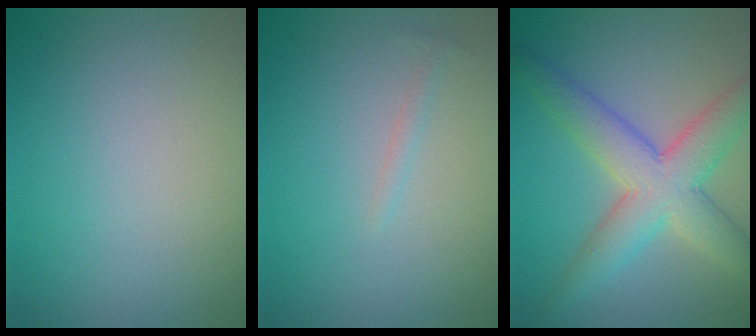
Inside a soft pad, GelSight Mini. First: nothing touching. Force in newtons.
{"total": 0.7, "press": 0.7, "slide": 0.1}
{"total": 6.8, "press": 6.8, "slide": 0.2}